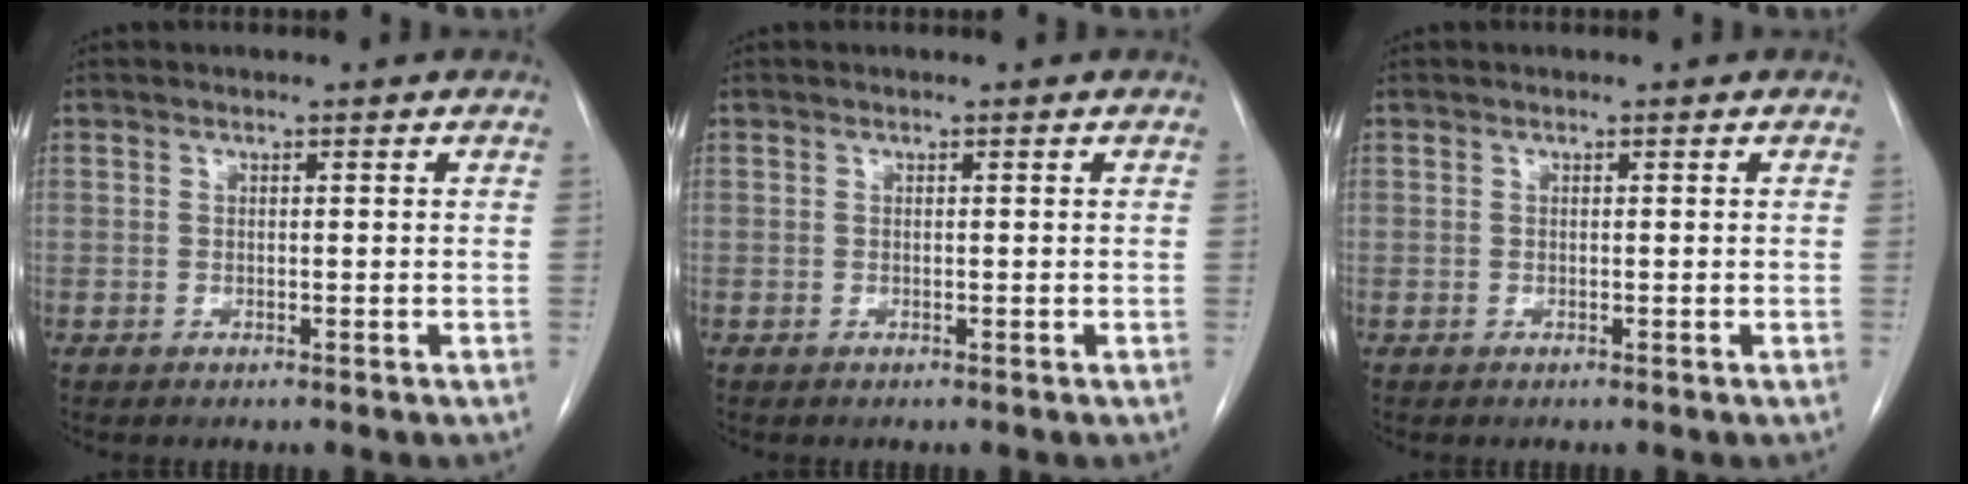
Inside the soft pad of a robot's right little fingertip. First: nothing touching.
{"total": 0.0}
{"total": 0.0}